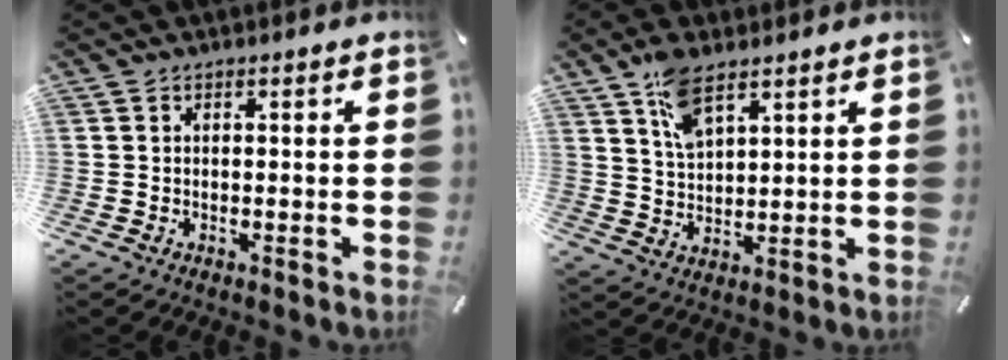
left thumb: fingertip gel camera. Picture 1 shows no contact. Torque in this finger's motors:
{"motor_torque": [1.51, 0.58, 0.88, -0.73, 0.11]}